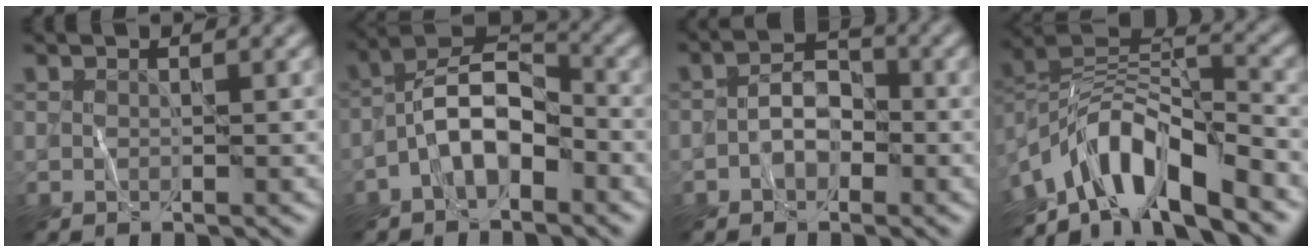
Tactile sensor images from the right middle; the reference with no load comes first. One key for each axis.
{"total": 5.7, "fx": -2.5, "fy": 2.6, "fz": 4.3, "tx": -0.076, "ty": 0.018, "tz": -0.056}
{"total": 2.6, "fx": -0.9, "fy": 1.6, "fz": 1.8, "tx": -0.027, "ty": 0.010, "tz": -0.022}
{"total": 9.7, "fx": -6.1, "fy": 3.3, "fz": 6.7, "tx": -0.105, "ty": 0.007, "tz": -0.125}